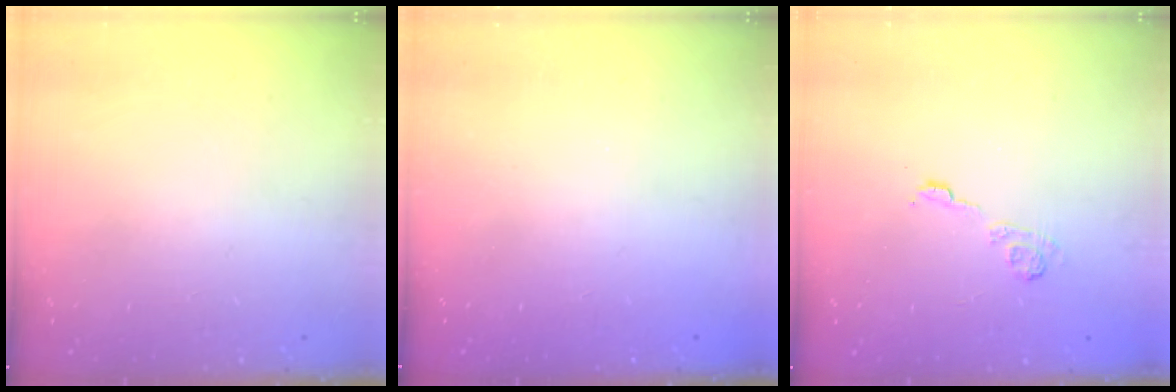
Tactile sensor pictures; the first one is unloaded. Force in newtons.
{"total": 2.3, "press": 2.2, "slide": 0.8}
{"total": 4.0, "press": 3.8, "slide": 1.2}